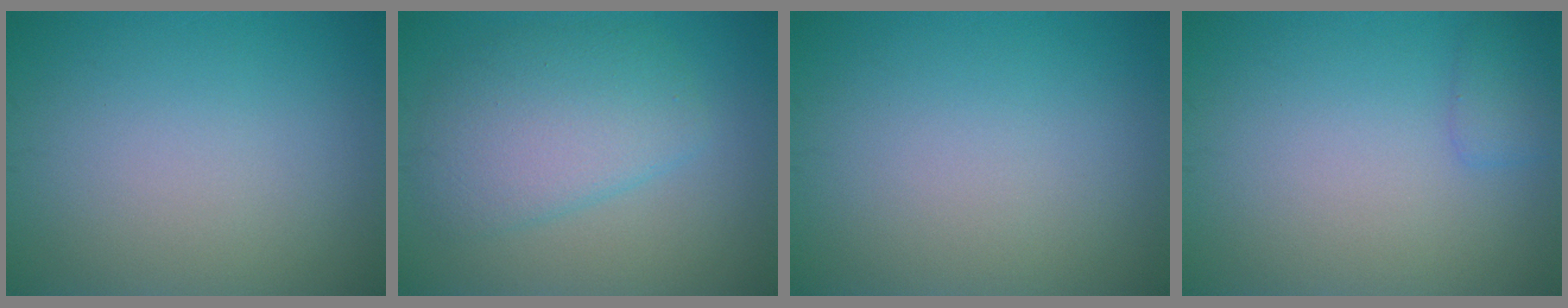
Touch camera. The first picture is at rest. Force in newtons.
{"total": 5.1, "press": 5.1, "slide": 0.3}
{"total": 0.0}
{"total": 1.3, "press": 1.3, "slide": 0.0}